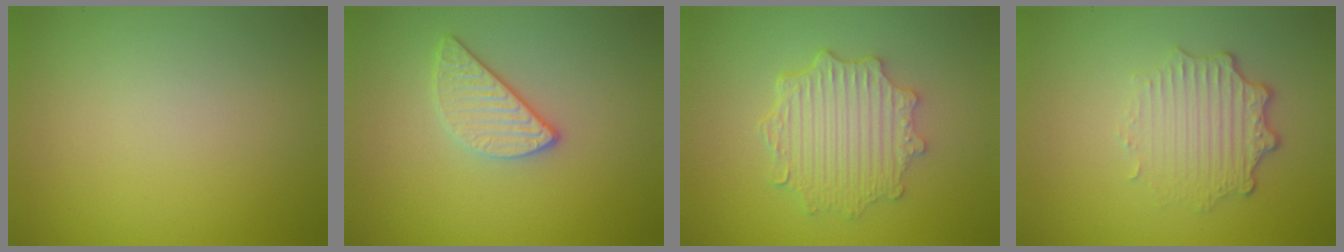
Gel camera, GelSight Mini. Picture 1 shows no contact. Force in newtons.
{"total": 2.5, "press": 2.4, "slide": 0.8}
{"total": 4.6, "press": 3.8, "slide": 2.6}
{"total": 3.3, "press": 2.7, "slide": 1.9}